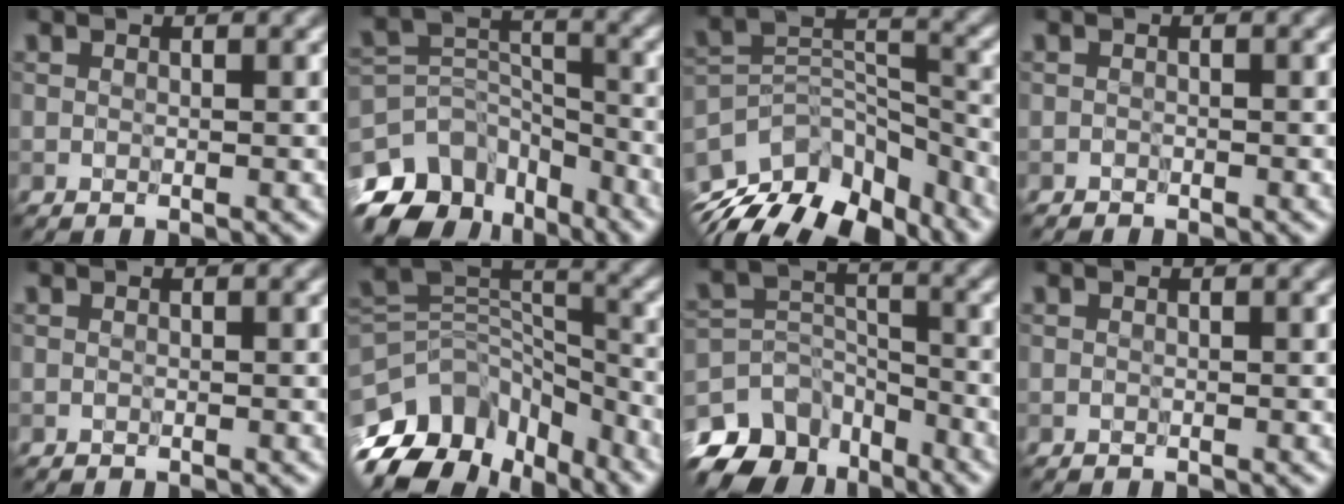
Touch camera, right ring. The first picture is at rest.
{"total": 9.3, "force": [-6.2, 5.4, 4.4], "torque": [-0.080, -0.001, -0.118]}
{"total": 11.4, "force": [-9.0, 4.9, 4.9], "torque": [-0.092, 0.014, -0.150]}
{"total": 0.6, "force": [-0.5, 0.3, -0.1], "torque": [0.004, -0.002, -0.009]}
{"total": 0.0}
{"total": 12.4, "force": [-8.6, 6.9, 5.7], "torque": [-0.119, 0.020, -0.146]}
{"total": 8.3, "force": [-5.9, 4.7, 3.6], "torque": [-0.068, -0.008, -0.112]}
{"total": 0.0}